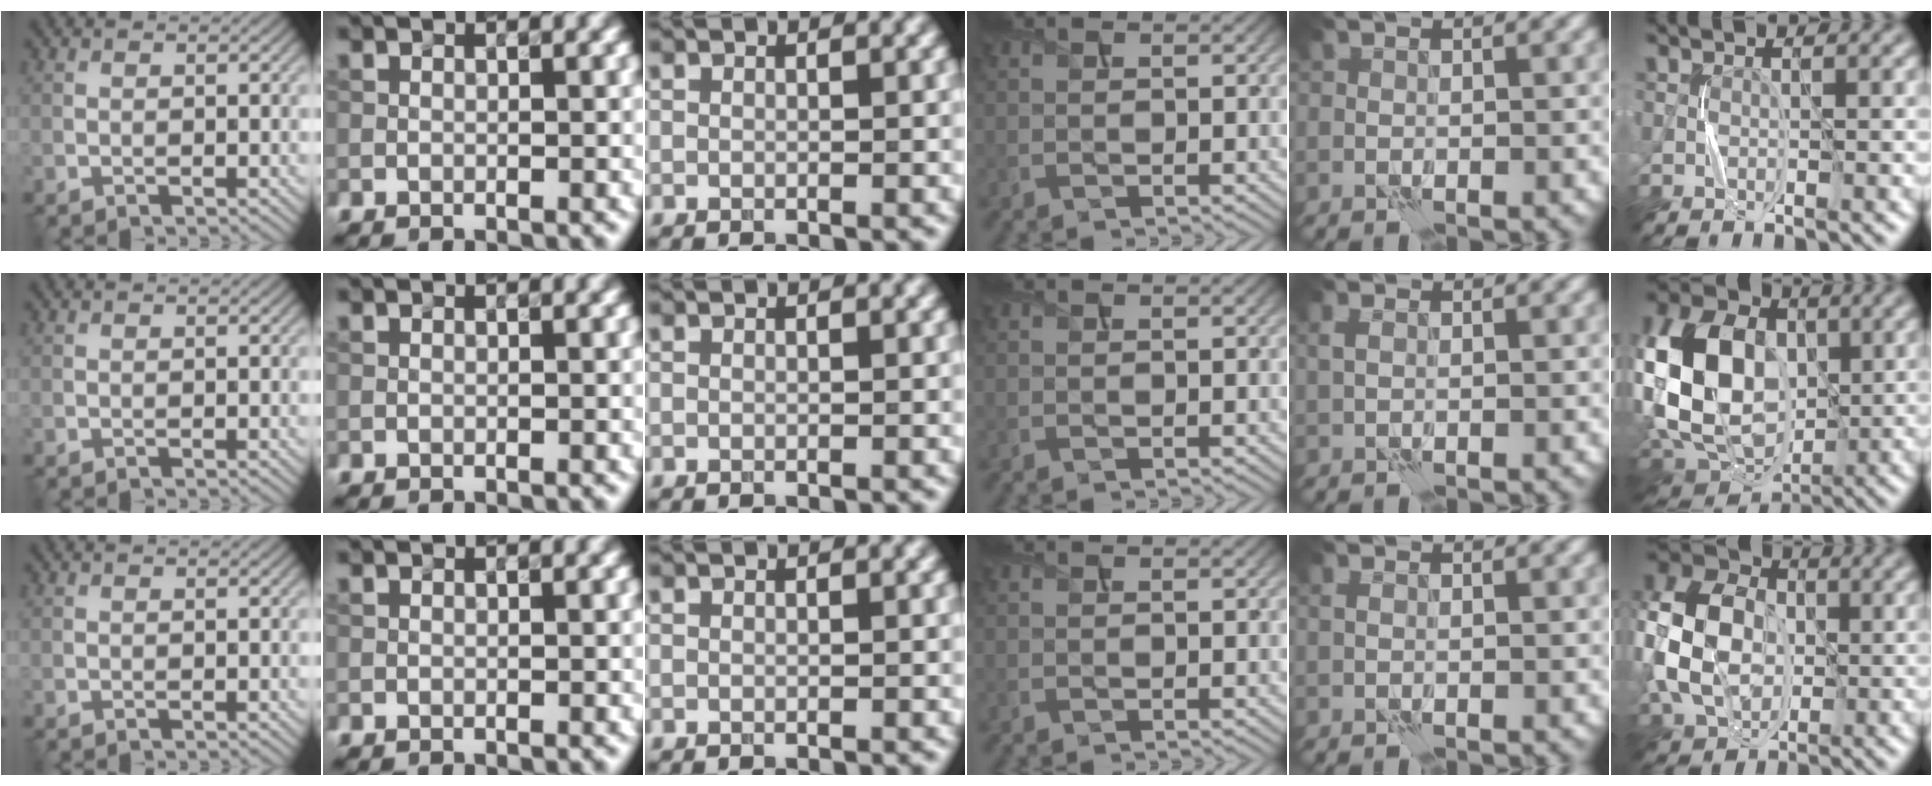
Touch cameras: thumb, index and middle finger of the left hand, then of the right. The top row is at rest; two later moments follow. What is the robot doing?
{"motion": "press", "object": "button"}